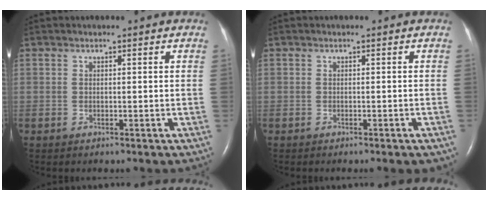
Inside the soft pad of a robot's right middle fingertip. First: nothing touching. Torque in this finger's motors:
{"motor_torque": [0.26, -0.24, 0.01, 0.04]}